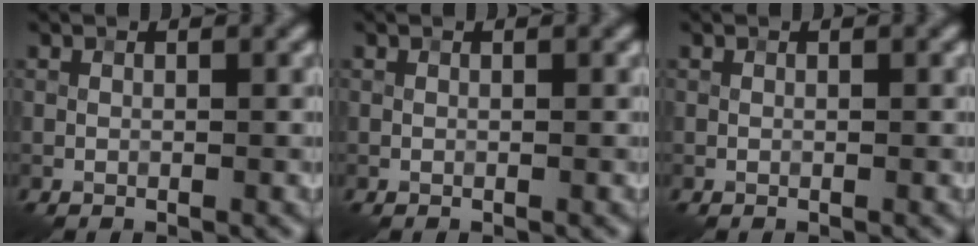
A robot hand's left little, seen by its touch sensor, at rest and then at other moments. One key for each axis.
{"total": 0.0}
{"total": 0.0}